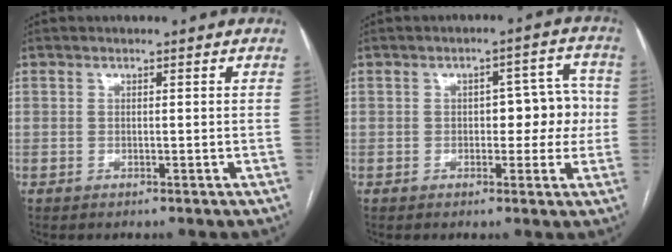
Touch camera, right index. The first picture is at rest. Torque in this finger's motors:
{"motor_torque": [0.60, 0.00, 0.21, 0.05]}